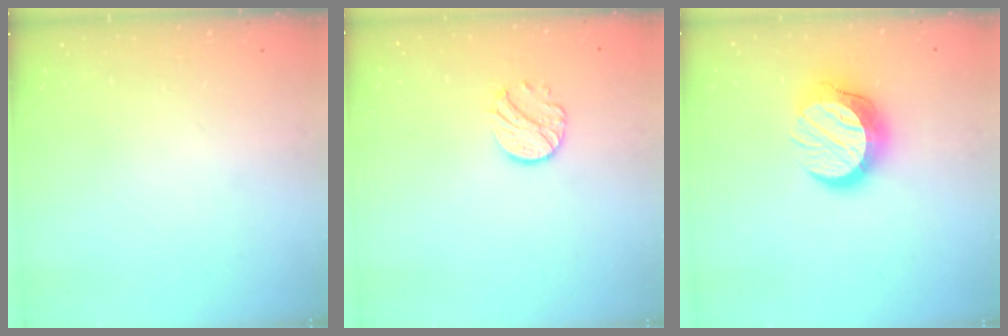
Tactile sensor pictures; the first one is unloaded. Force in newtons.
{"total": 8.5, "press": 8.5, "slide": 0.4}
{"total": 13.6, "press": 13.6, "slide": 1.2}